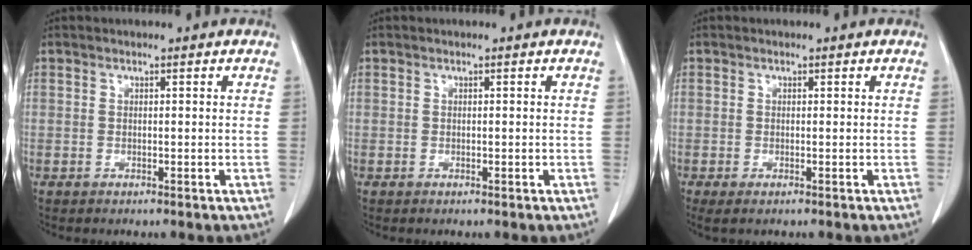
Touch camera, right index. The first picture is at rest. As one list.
[{"total": 0.0}, {"total": 1.5, "force": [-1.0, 0.4, 1.1], "torque": [-0.016, -0.005, -0.013]}]